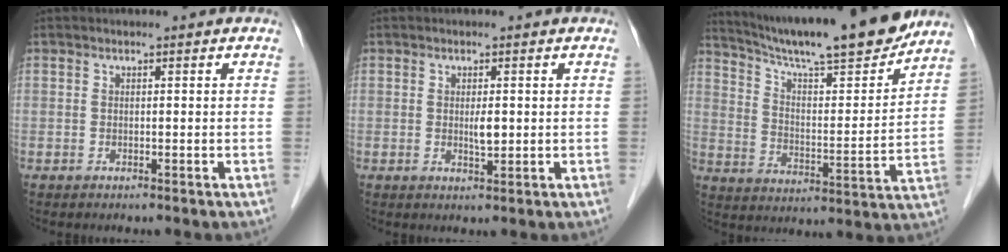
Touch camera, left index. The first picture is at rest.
{"total": 1.7, "force": [-0.2, 0.4, 1.7], "torque": [-0.031, -0.009, -0.003]}
{"total": 20.1, "force": [17.7, 0.7, 9.5], "torque": [-0.157, -0.021, 0.266]}